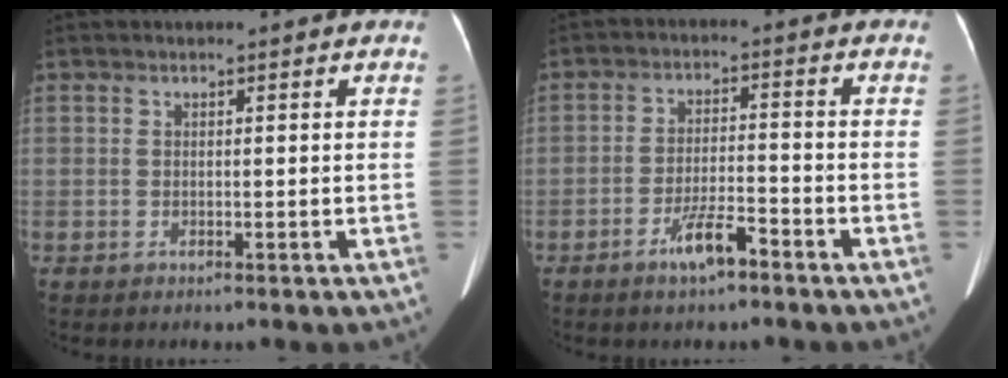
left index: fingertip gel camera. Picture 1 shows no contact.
{"total": 5.2, "force": [-3.5, 0.9, 3.7], "torque": [-0.073, -0.002, -0.063]}